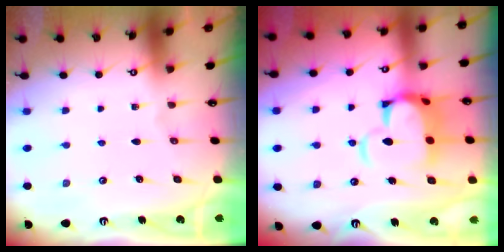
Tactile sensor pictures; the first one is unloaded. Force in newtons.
{"total": 6.5, "press": 6.2, "slide": 2.0}